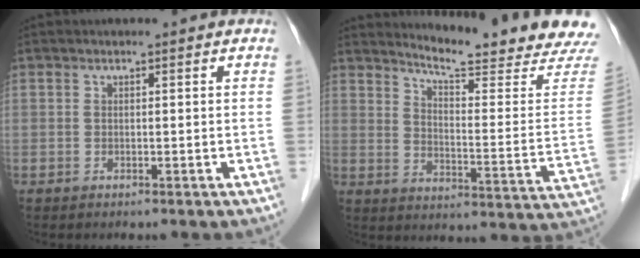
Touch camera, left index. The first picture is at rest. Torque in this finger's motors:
{"motor_torque": [0.15, -0.33, 0.15, 0.04]}